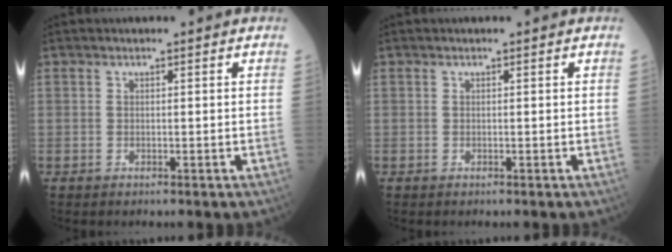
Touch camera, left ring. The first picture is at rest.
{"total": 0.0}